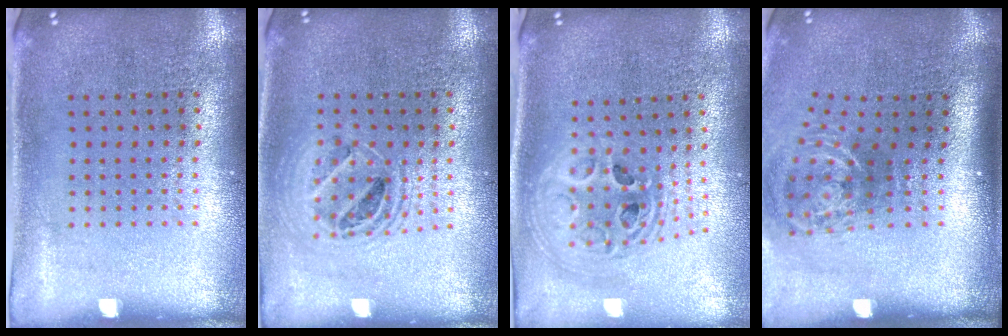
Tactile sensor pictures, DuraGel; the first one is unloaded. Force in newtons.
{"total": 1.5, "press": 1.3, "slide": 0.7}
{"total": 2.4, "press": 1.8, "slide": 1.5}
{"total": 2.2, "press": 1.3, "slide": 1.7}